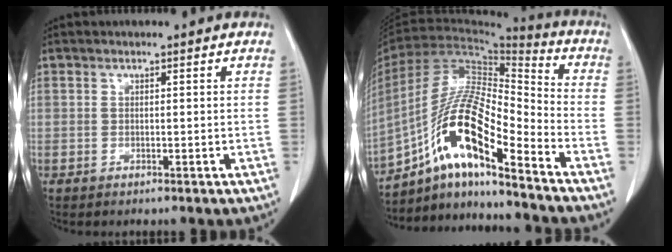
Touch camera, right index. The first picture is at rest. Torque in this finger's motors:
{"motor_torque": [1.27, -0.87, 0.86, 0.21]}